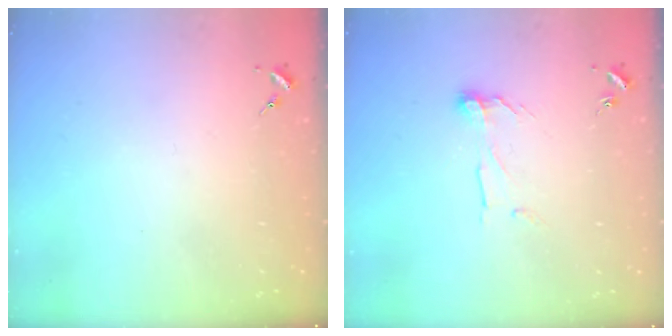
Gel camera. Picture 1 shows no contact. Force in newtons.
{"total": 7.0, "press": 7.0, "slide": 0.3}